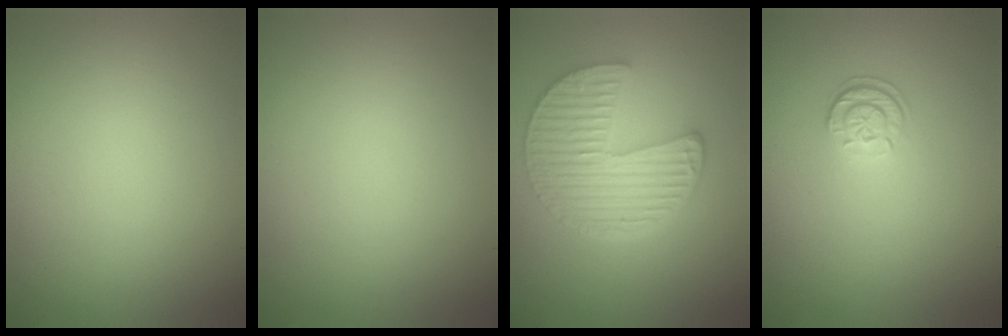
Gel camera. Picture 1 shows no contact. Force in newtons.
{"total": 0.0}
{"total": 5.9, "press": 4.7, "slide": 3.5}
{"total": 1.7, "press": 1.6, "slide": 0.7}